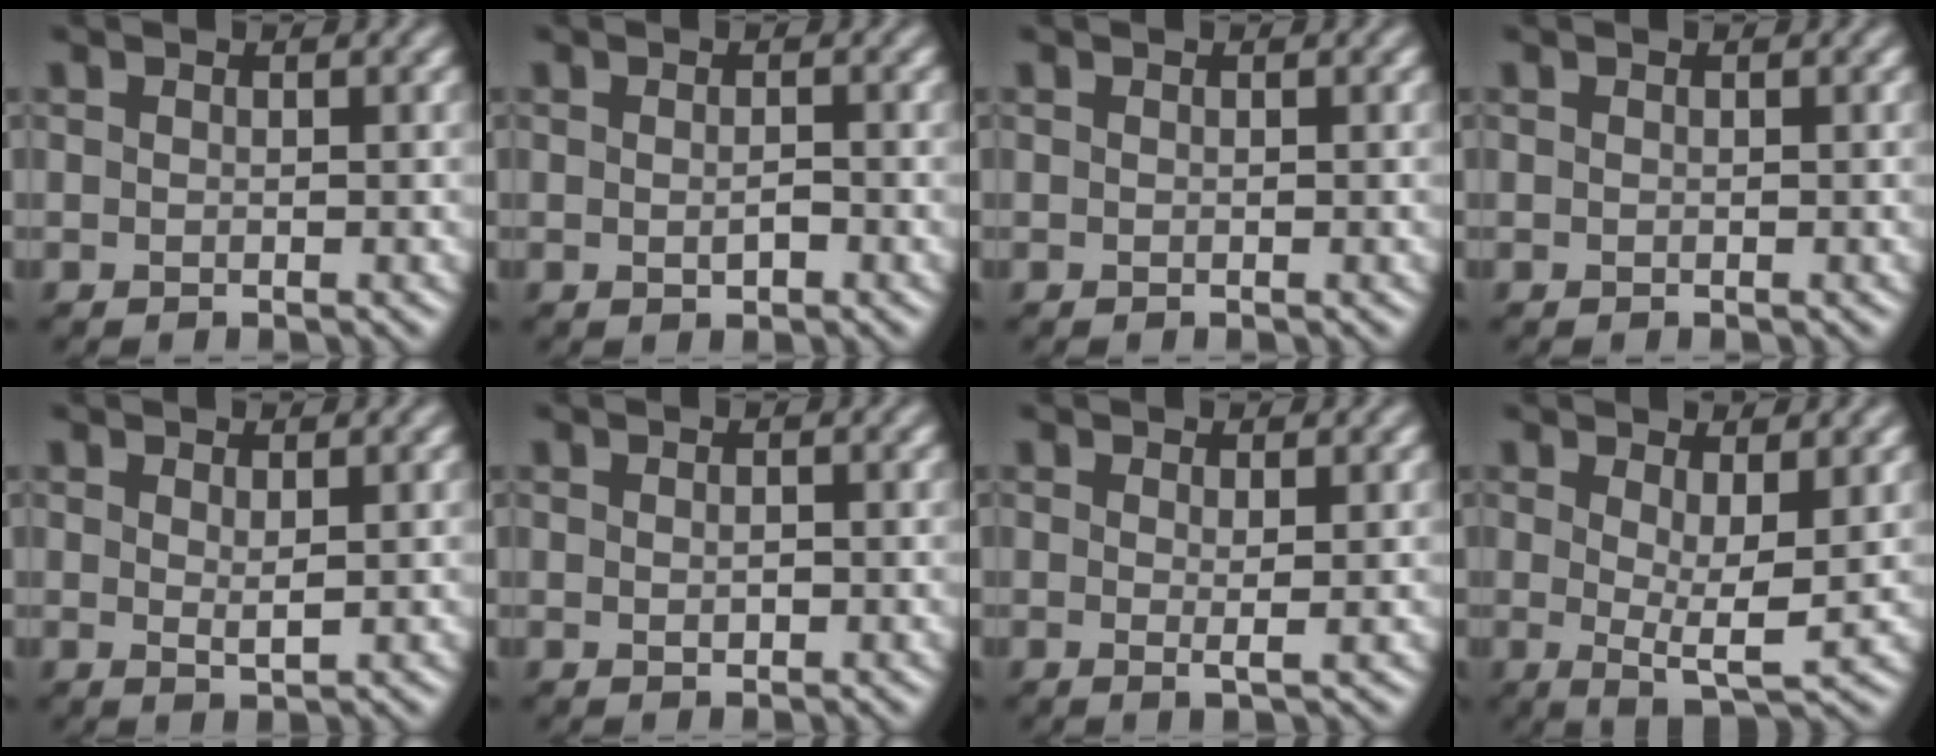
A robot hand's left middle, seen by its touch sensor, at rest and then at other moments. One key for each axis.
{"total": 1.1, "fx": -0.7, "fy": 0.2, "fz": 0.8, "tx": -0.020, "ty": -0.005, "tz": -0.009}
{"total": 0.0}
{"total": 0.0}
{"total": 1.0, "fx": 0.4, "fy": -0.3, "fz": 0.9, "tx": -0.020, "ty": -0.002, "tz": 0.009}
{"total": 0.6, "fx": -0.3, "fy": 0.2, "fz": 0.5, "tx": -0.011, "ty": -0.001, "tz": -0.001}
{"total": 1.0, "fx": -0.1, "fy": -0.5, "fz": 0.8, "tx": -0.021, "ty": -0.002, "tz": -0.001}
{"total": 3.1, "fx": 0.4, "fy": 0.1, "fz": 3.0, "tx": -0.055, "ty": -0.012, "tz": 0.007}